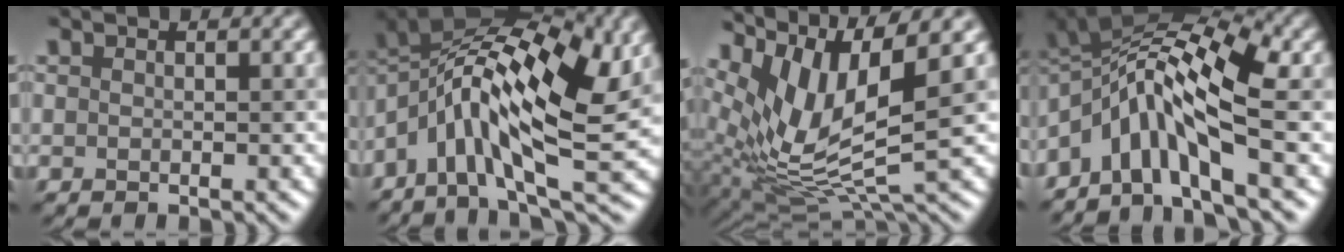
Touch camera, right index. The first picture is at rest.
{"total": 13.8, "force": [1.3, 5.8, 12.4], "torque": [-0.224, 0.019, 0.024]}
{"total": 9.8, "force": [4.1, 2.9, 8.4], "torque": [-0.181, 0.004, 0.085]}
{"total": 10.1, "force": [-1.5, 3.9, 9.1], "torque": [-0.153, 0.027, -0.039]}